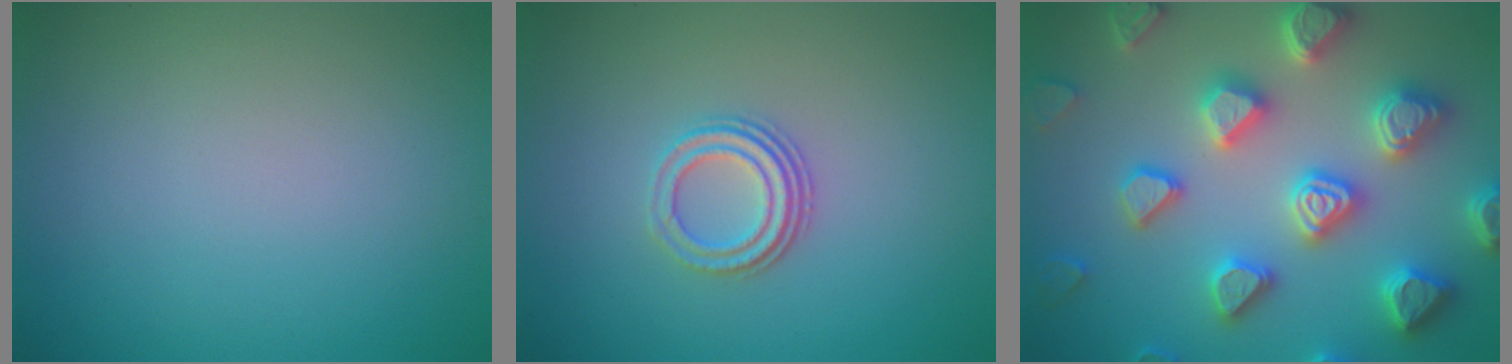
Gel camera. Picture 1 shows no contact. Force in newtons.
{"total": 2.9, "press": 2.2, "slide": 1.9}
{"total": 7.3, "press": 7.1, "slide": 1.7}